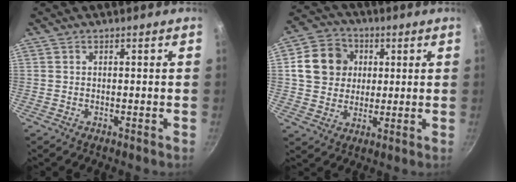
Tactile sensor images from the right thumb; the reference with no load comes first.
{"total": 11.5, "force": [2.3, 10.1, 5.0], "torque": [-0.062, 0.013, 0.033]}